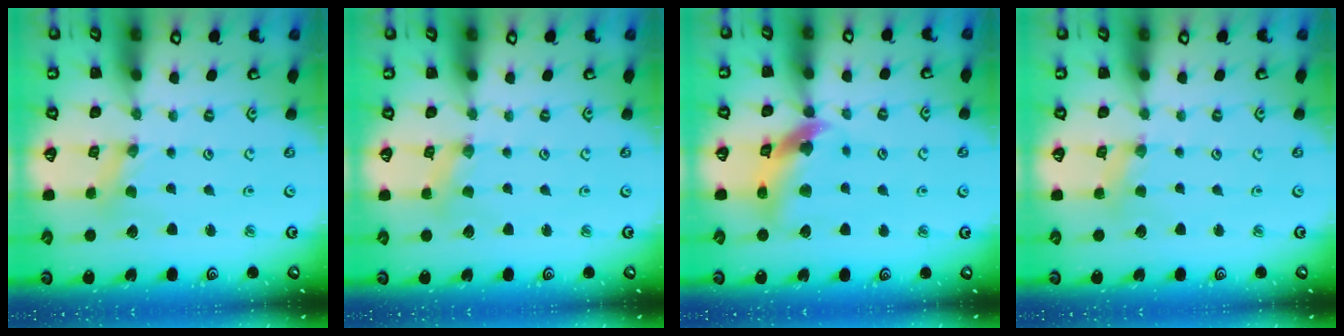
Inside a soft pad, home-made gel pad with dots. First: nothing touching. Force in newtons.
{"total": 2.8, "press": 2.7, "slide": 0.4}
{"total": 12.8, "press": 12.6, "slide": 1.7}
{"total": 2.0, "press": 1.9, "slide": 0.3}